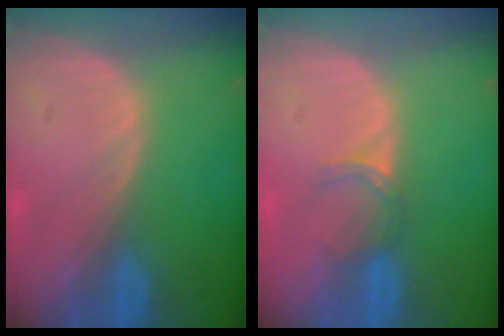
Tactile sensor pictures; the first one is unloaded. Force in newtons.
{"total": 2.5, "press": 2.0, "slide": 1.4}